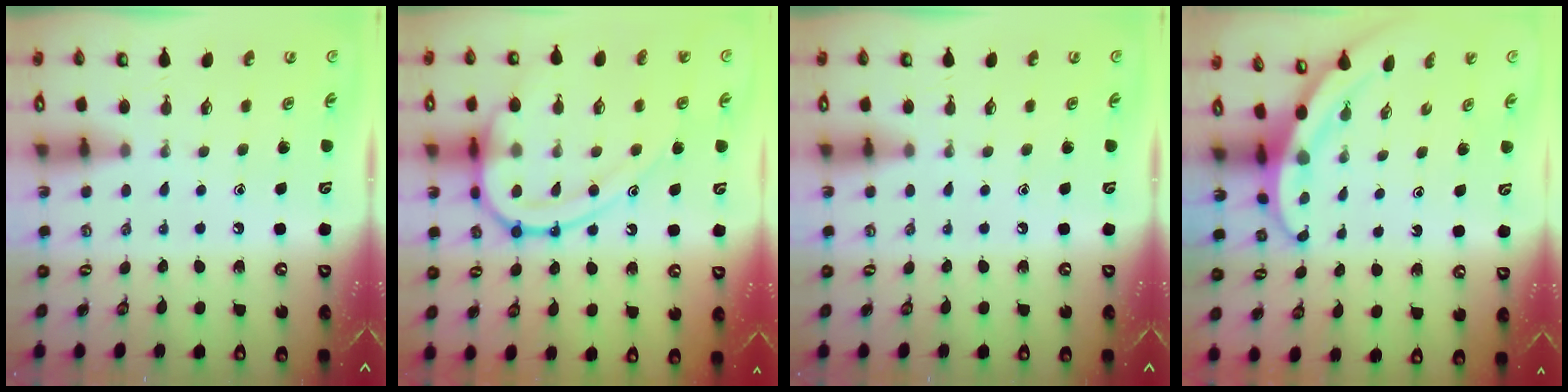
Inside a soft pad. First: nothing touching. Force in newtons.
{"total": 15.8, "press": 15.7, "slide": 1.3}
{"total": 0.0}
{"total": 3.5, "press": 3.5, "slide": 0.1}